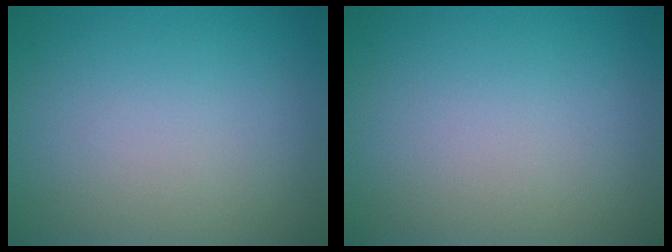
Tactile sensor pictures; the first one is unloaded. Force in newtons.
{"total": 0.0}